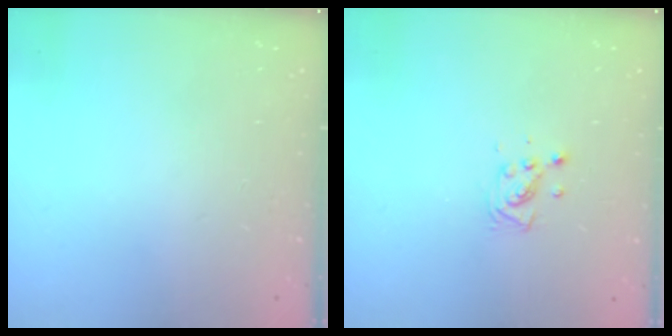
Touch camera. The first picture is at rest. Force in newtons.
{"total": 5.1, "press": 4.9, "slide": 1.3}